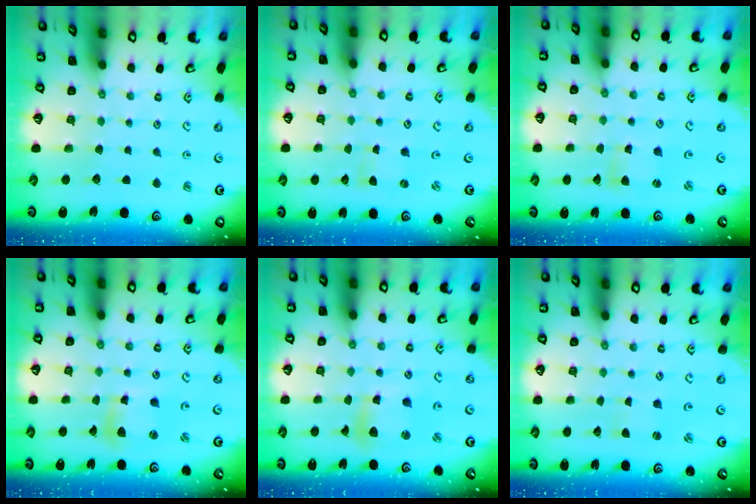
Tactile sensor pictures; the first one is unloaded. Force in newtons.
{"total": 0.0}
{"total": 2.1, "press": 2.1, "slide": 0.2}
{"total": 8.1, "press": 8.1, "slide": 1.1}
{"total": 10.4, "press": 10.3, "slide": 1.4}
{"total": 1.5, "press": 1.4, "slide": 0.3}